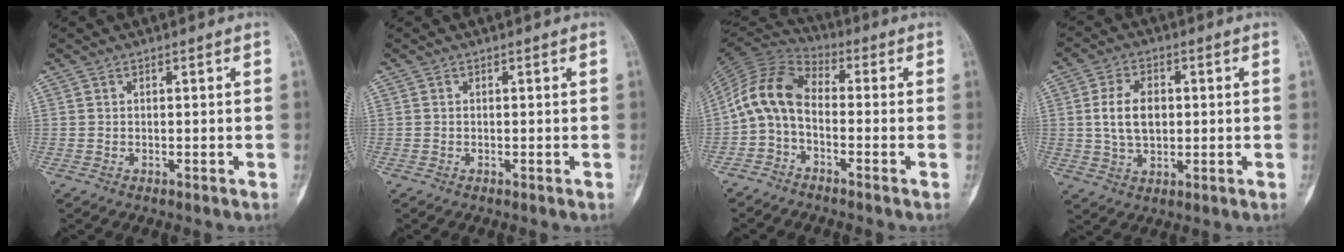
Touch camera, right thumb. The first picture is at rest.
{"total": 0.0}
{"total": 9.8, "force": [-1.8, 5.8, 7.6], "torque": [-0.143, 0.043, -0.055]}
{"total": 8.0, "force": [0.6, 5.2, 6.0], "torque": [-0.100, 0.004, 0.014]}